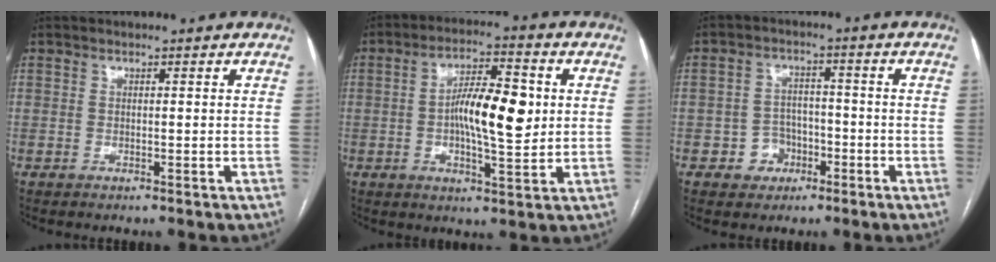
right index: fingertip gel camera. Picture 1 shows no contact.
{"total": 10.6, "force": [0.5, 2.9, 10.2], "torque": [-0.177, 0.010, 0.004]}
{"total": 4.7, "force": [-2.1, 4.1, 1.1], "torque": [-0.011, 0.017, -0.030]}